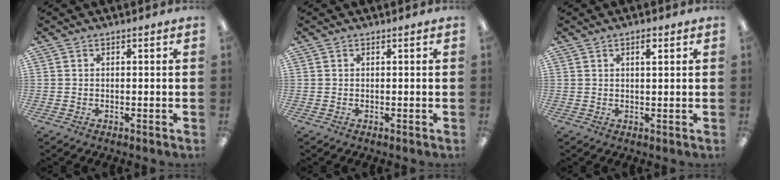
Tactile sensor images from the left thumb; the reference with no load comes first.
{"total": 0.0}
{"total": 2.4, "force": [1.4, 0.7, 1.8], "torque": [-0.024, -0.003, 0.020]}